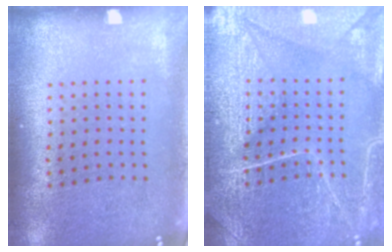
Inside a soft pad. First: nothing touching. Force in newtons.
{"total": 6.7, "press": 6.6, "slide": 0.8}